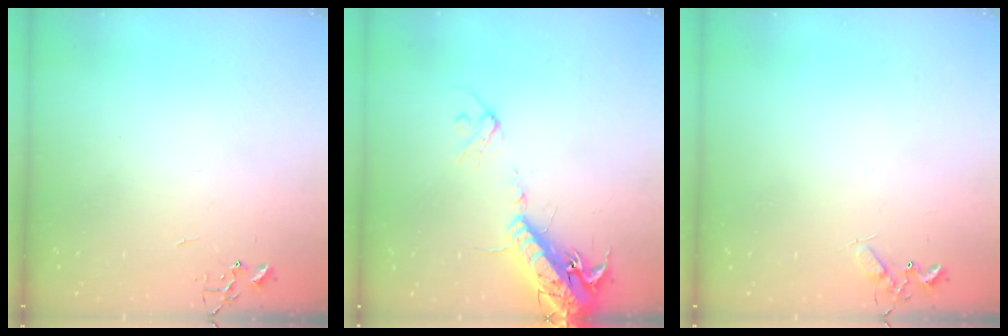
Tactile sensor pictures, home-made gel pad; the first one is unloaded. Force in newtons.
{"total": 17.8, "press": 17.4, "slide": 3.8}
{"total": 4.6, "press": 4.6, "slide": 0.6}